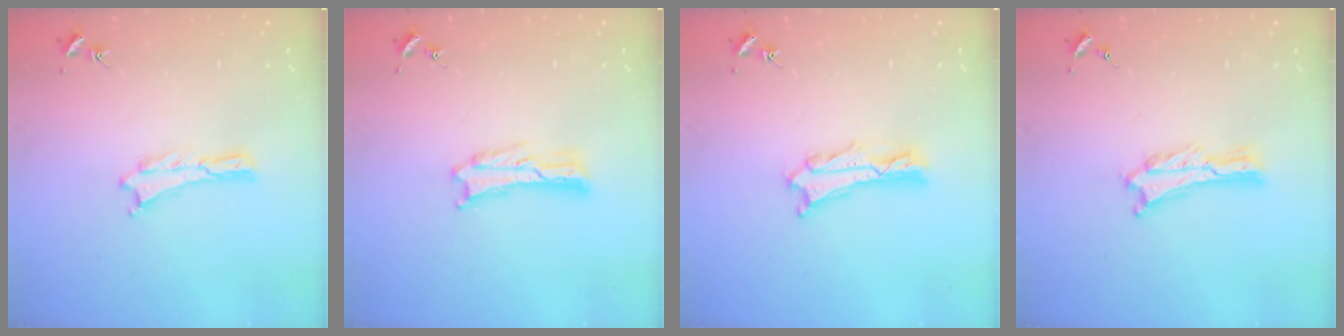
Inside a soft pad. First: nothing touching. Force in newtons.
{"total": 0.8, "press": 0.8, "slide": 0.2}
{"total": 2.4, "press": 2.4, "slide": 0.3}
{"total": 0.8, "press": 0.7, "slide": 0.2}